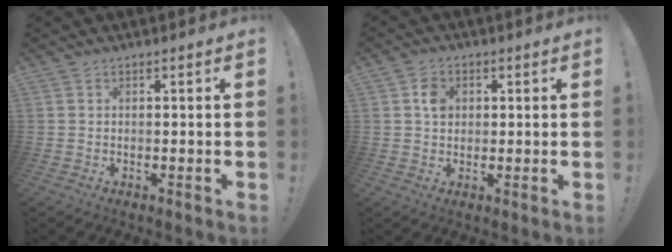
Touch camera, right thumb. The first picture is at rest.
{"total": 4.3, "force": [1.0, 3.6, 2.2], "torque": [-0.014, -0.004, 0.013]}